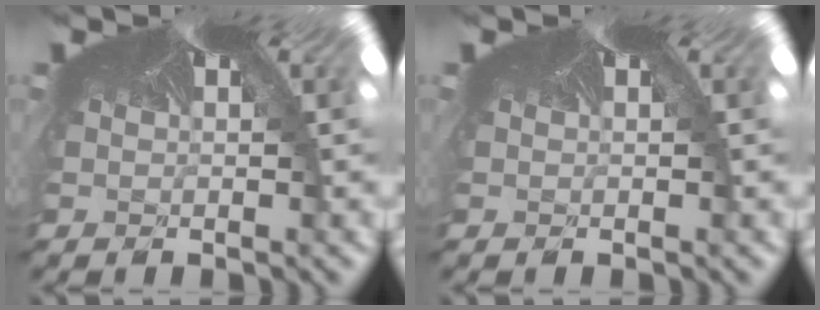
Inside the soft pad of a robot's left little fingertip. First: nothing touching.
{"total": 0.0}